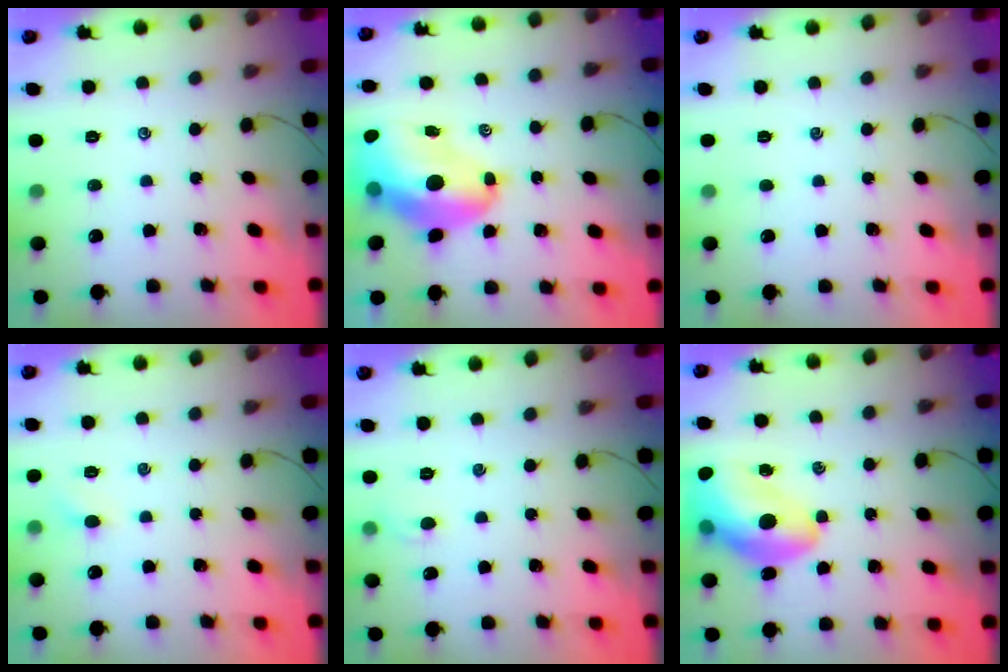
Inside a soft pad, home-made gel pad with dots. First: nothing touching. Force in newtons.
{"total": 15.1, "press": 14.5, "slide": 3.9}
{"total": 0.0}
{"total": 3.3, "press": 3.1, "slide": 1.0}
{"total": 2.9, "press": 2.8, "slide": 1.0}
{"total": 14.5, "press": 13.9, "slide": 4.1}